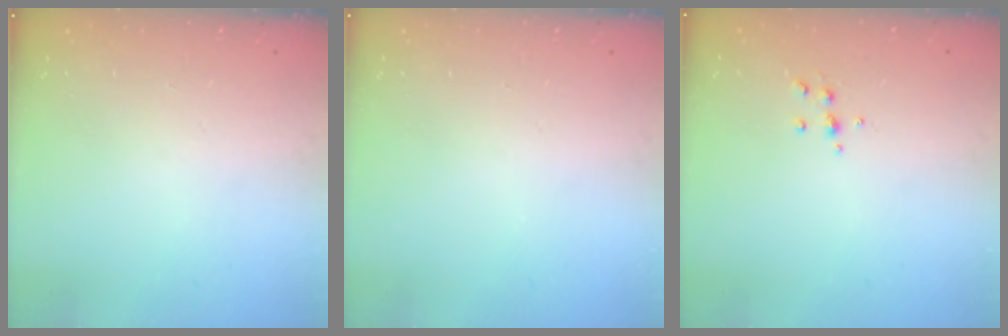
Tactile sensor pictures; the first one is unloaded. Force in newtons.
{"total": 0.0}
{"total": 5.8, "press": 5.7, "slide": 0.8}